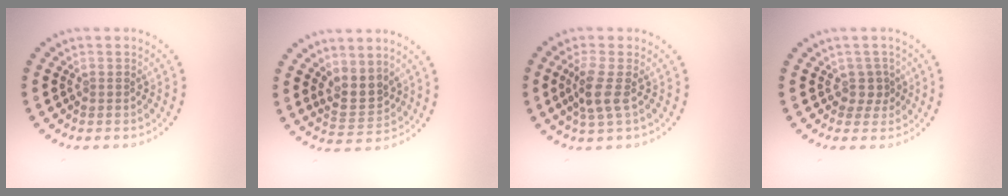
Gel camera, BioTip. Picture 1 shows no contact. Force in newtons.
{"total": 2.8, "press": 2.5, "slide": 1.3}
{"total": 2.6, "press": 2.1, "slide": 1.6}
{"total": 1.6, "press": 1.1, "slide": 1.1}